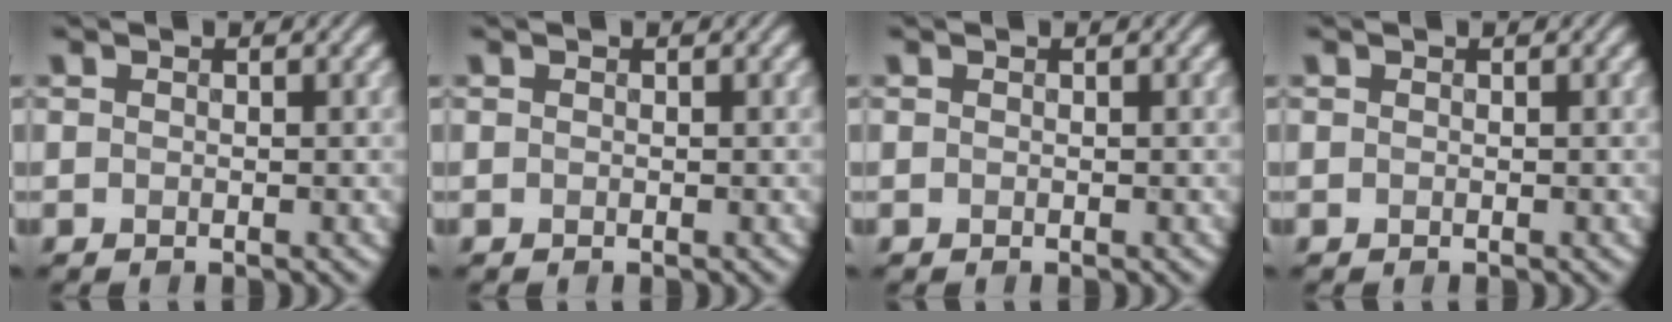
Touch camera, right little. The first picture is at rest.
{"total": 0.0}
{"total": 0.0}
{"total": 0.0}